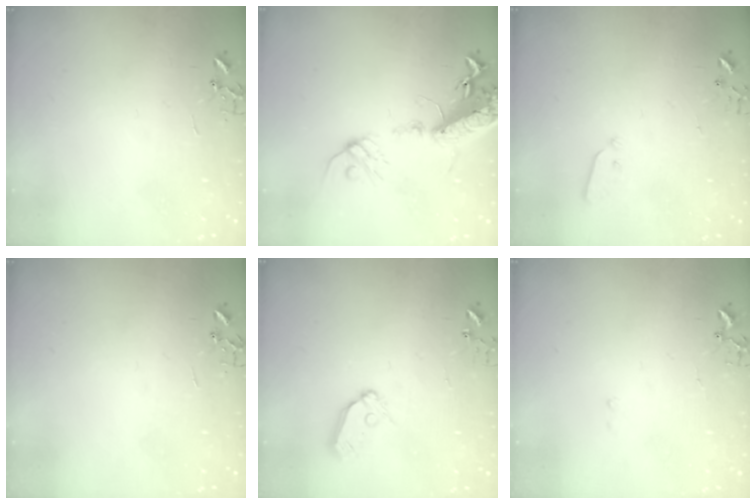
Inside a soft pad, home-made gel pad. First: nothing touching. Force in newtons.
{"total": 17.4, "press": 16.9, "slide": 4.1}
{"total": 3.8, "press": 3.8, "slide": 0.1}
{"total": 0.0}
{"total": 8.4, "press": 8.4, "slide": 0.8}
{"total": 8.6, "press": 8.5, "slide": 0.7}